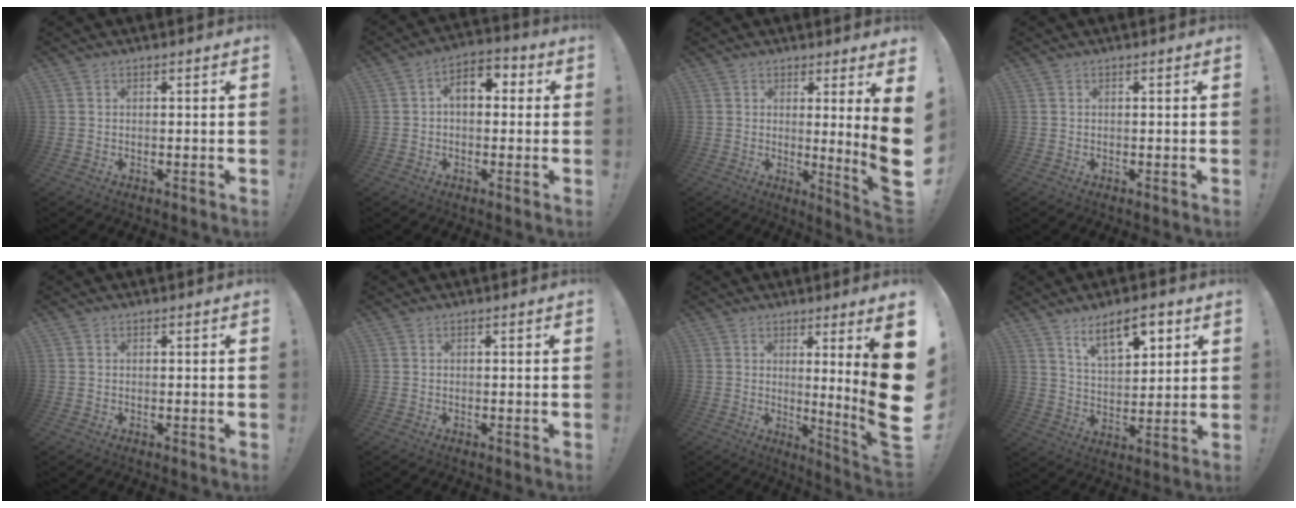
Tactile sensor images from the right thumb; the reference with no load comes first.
{"total": 7.2, "force": [1.0, 4.6, 5.4], "torque": [-0.080, 0.006, 0.017]}
{"total": 8.3, "force": [1.0, -1.6, 8.1], "torque": [-0.118, -0.033, 0.011]}
{"total": 0.0}
{"total": 0.0}
{"total": 0.0}
{"total": 13.1, "force": [1.7, -1.8, 12.8], "torque": [-0.191, -0.046, 0.017]}
{"total": 11.6, "force": [7.2, 4.8, 7.8], "torque": [-0.117, -0.029, 0.124]}